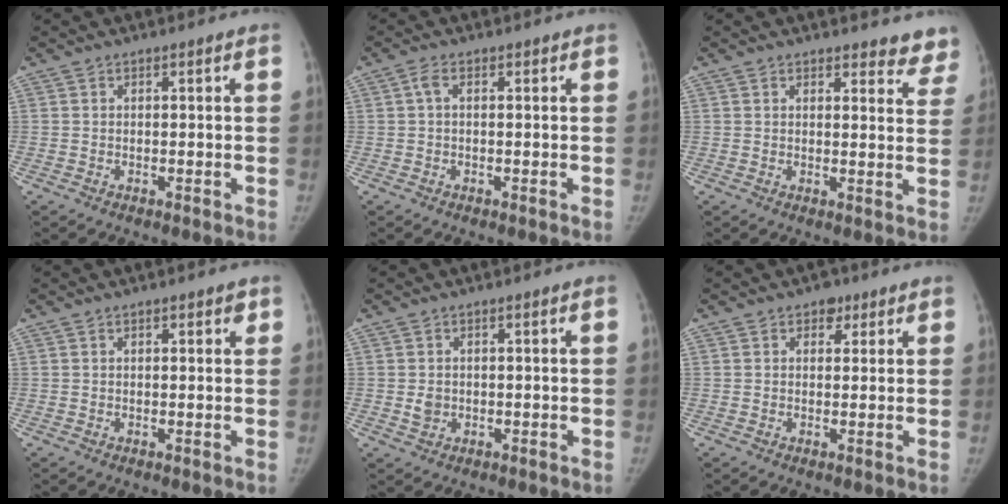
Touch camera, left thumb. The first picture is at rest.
{"total": 1.6, "force": [0.1, 0.8, 1.4], "torque": [-0.026, 0.005, -0.004]}
{"total": 6.9, "force": [6.5, 2.4, 0.4], "torque": [0.048, -0.035, 0.043]}
{"total": 1.8, "force": [0.8, 0.7, 1.4], "torque": [-0.012, 0.000, 0.009]}
{"total": 1.9, "force": [0.0, 1.5, 1.2], "torque": [-0.014, 0.002, 0.005]}
{"total": 2.5, "force": [1.3, 1.8, 1.0], "torque": [0.007, -0.003, 0.013]}